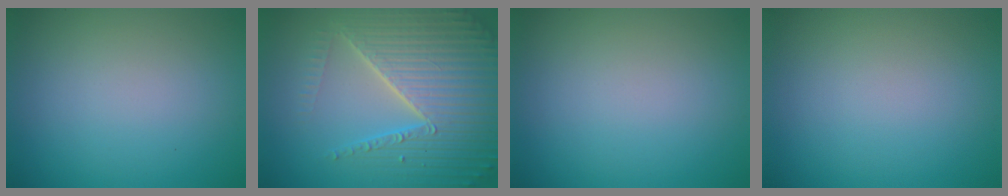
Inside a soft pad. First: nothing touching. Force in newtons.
{"total": 7.0, "press": 6.8, "slide": 1.7}
{"total": 0.0}
{"total": 0.0}